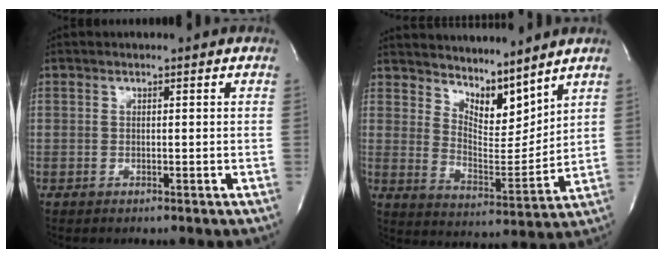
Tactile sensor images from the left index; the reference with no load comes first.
{"total": 9.2, "force": [8.0, 2.8, 3.6], "torque": [-0.066, -0.015, 0.152]}